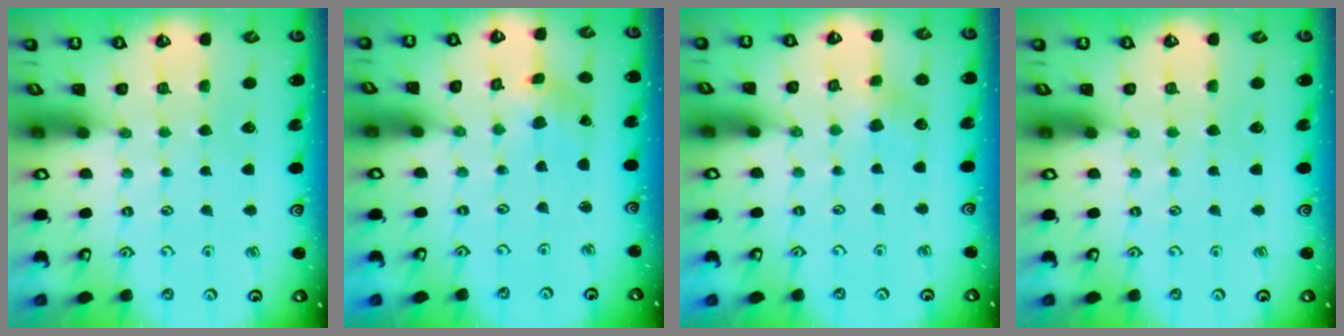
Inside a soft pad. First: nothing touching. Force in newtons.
{"total": 2.7, "press": 2.3, "slide": 1.3}
{"total": 4.0, "press": 4.0, "slide": 0.5}
{"total": 0.0}